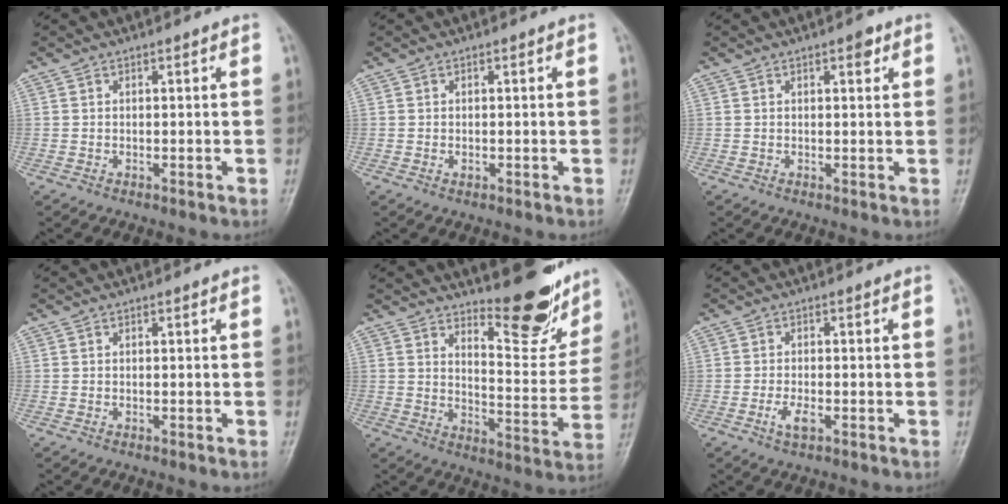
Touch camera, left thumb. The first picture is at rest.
{"total": 0.7, "force": [0.0, 0.5, 0.4], "torque": [-0.008, -0.001, -0.001]}
{"total": 2.1, "force": [1.2, 0.8, 1.4], "torque": [-0.014, -0.004, 0.015]}
{"total": 0.0}
{"total": 14.4, "force": [12.0, 4.0, 6.9], "torque": [-0.059, -0.108, 0.170]}
{"total": 2.9, "force": [-1.1, 1.3, 2.3], "torque": [-0.046, 0.000, -0.019]}